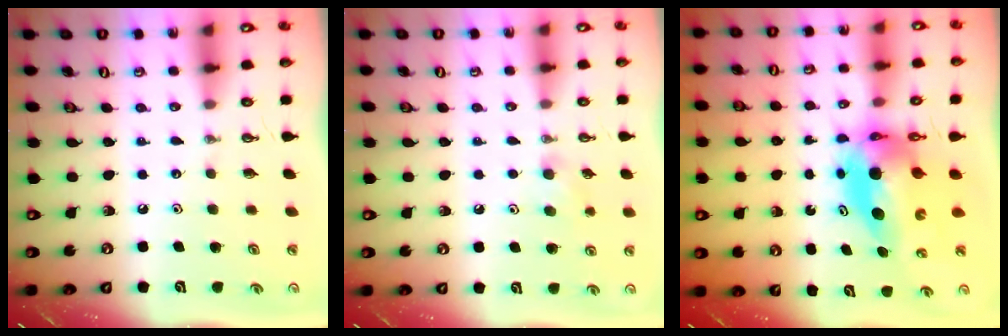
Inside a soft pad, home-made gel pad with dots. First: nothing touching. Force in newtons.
{"total": 6.6, "press": 5.0, "slide": 4.2}
{"total": 8.3, "press": 8.2, "slide": 0.9}